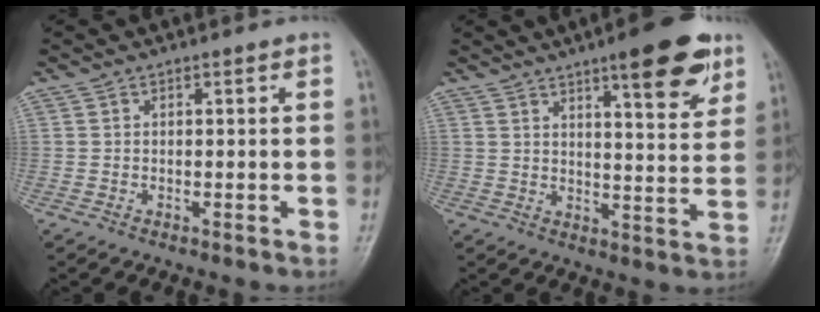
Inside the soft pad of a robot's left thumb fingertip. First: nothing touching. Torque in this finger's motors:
{"motor_torque": [1.93, 1.07, 1.46, -1.08, 0.10]}